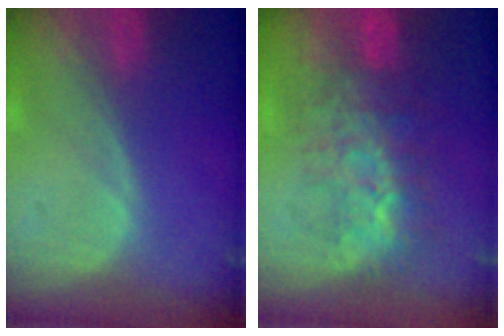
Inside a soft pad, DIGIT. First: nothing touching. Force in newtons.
{"total": 8.2, "press": 7.9, "slide": 2.3}